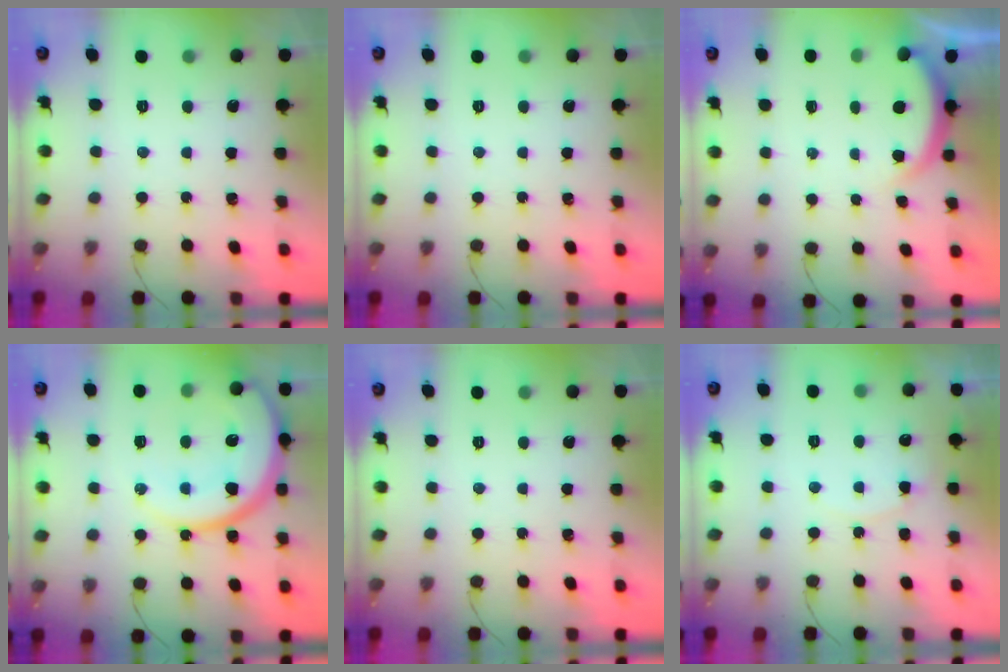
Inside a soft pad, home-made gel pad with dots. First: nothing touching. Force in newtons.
{"total": 0.0}
{"total": 3.6, "press": 3.5, "slide": 0.7}
{"total": 18.3, "press": 18.3, "slide": 1.7}
{"total": 0.0}
{"total": 7.0, "press": 7.0, "slide": 0.5}